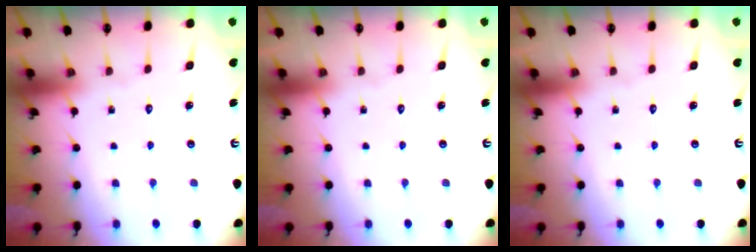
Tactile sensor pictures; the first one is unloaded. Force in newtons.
{"total": 0.0}
{"total": 0.0}